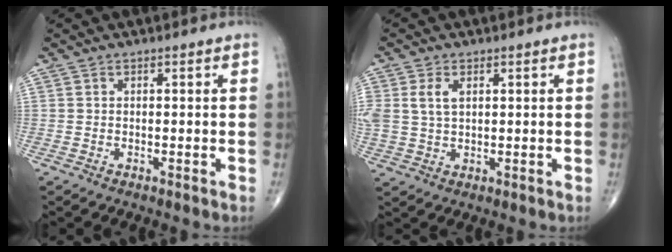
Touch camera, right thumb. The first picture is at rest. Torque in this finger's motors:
{"motor_torque": [0.11, 0.09, 0.45, 0.22, 0.07]}